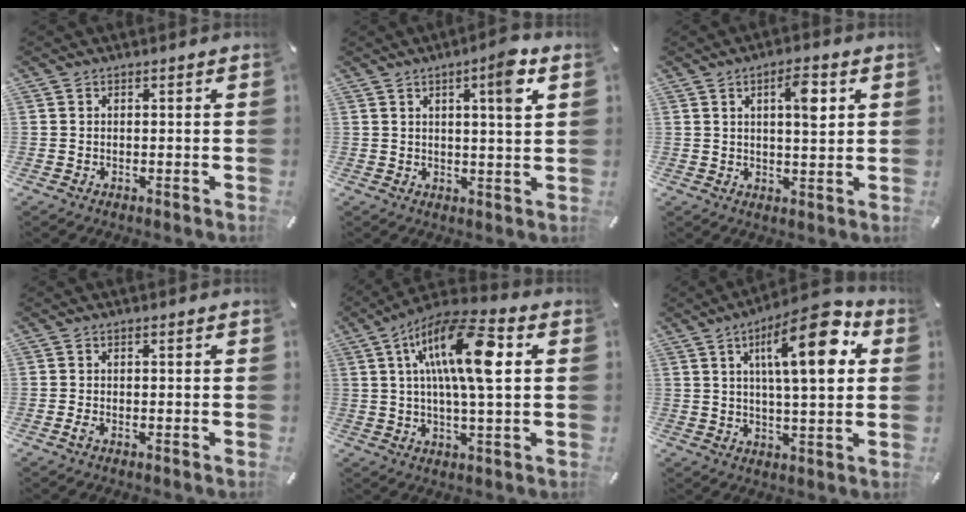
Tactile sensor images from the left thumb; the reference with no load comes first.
{"total": 7.0, "force": [3.1, 0.9, 6.2], "torque": [-0.094, -0.009, 0.042]}
{"total": 6.6, "force": [2.4, 2.3, 5.6], "torque": [-0.086, -0.006, 0.032]}
{"total": 1.2, "force": [-0.5, 0.3, 1.0], "torque": [-0.018, -0.001, -0.008]}
{"total": 17.0, "force": [4.4, 4.7, 15.8], "torque": [-0.295, 0.000, 0.065]}
{"total": 17.8, "force": [6.4, 5.7, 15.6], "torque": [-0.233, -0.015, 0.092]}